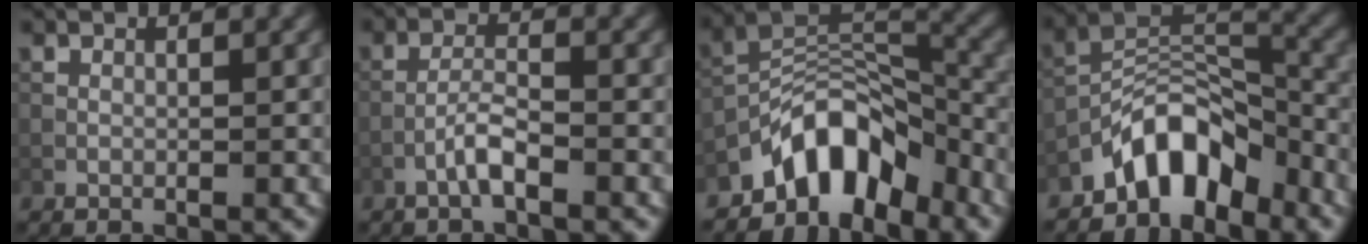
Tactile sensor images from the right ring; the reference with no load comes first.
{"total": 2.4, "force": [-1.5, 0.4, 1.9], "torque": [-0.037, 0.009, -0.035]}
{"total": 7.5, "force": [-5.5, 3.5, 3.7], "torque": [-0.038, 0.006, -0.107]}
{"total": 6.5, "force": [-4.9, 2.9, 3.2], "torque": [-0.037, 0.008, -0.097]}